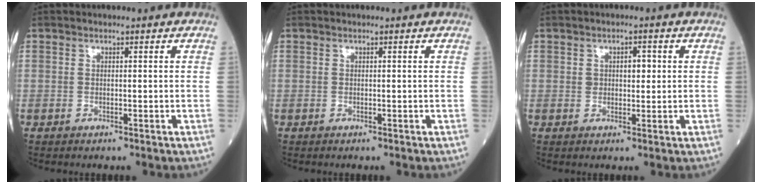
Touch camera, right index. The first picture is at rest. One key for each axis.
{"total": 0.0}
{"total": 2.8, "fx": 0.6, "fy": 1.6, "fz": 2.2, "tx": -0.029, "ty": 0.008, "tz": 0.009}